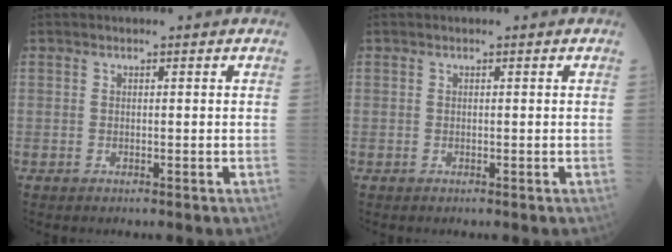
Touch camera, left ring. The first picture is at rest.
{"total": 0.0}